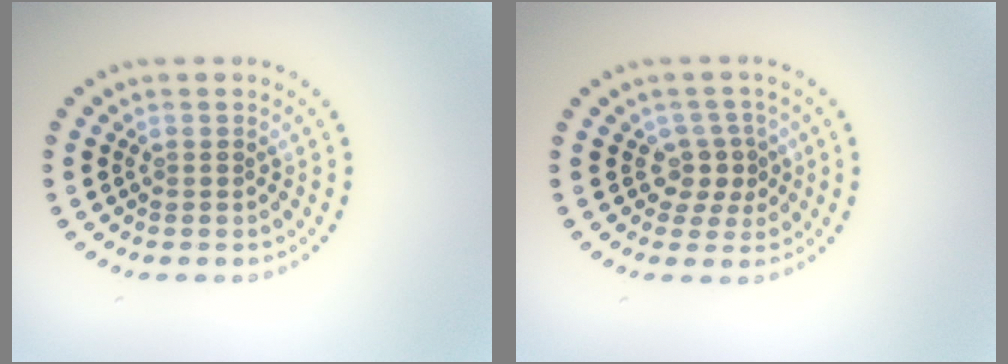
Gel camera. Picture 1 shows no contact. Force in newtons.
{"total": 2.4, "press": 1.8, "slide": 1.6}